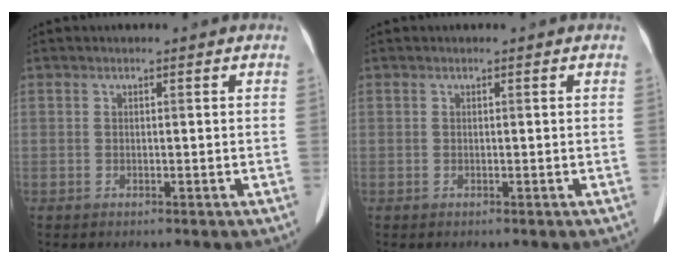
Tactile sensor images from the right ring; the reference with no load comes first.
{"total": 0.0}